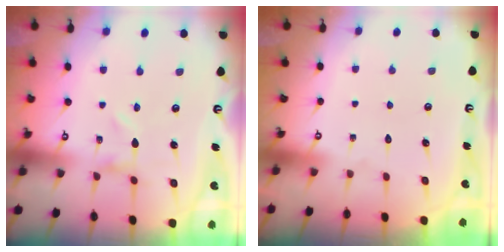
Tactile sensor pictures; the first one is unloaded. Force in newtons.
{"total": 1.8, "press": 1.8, "slide": 0.1}